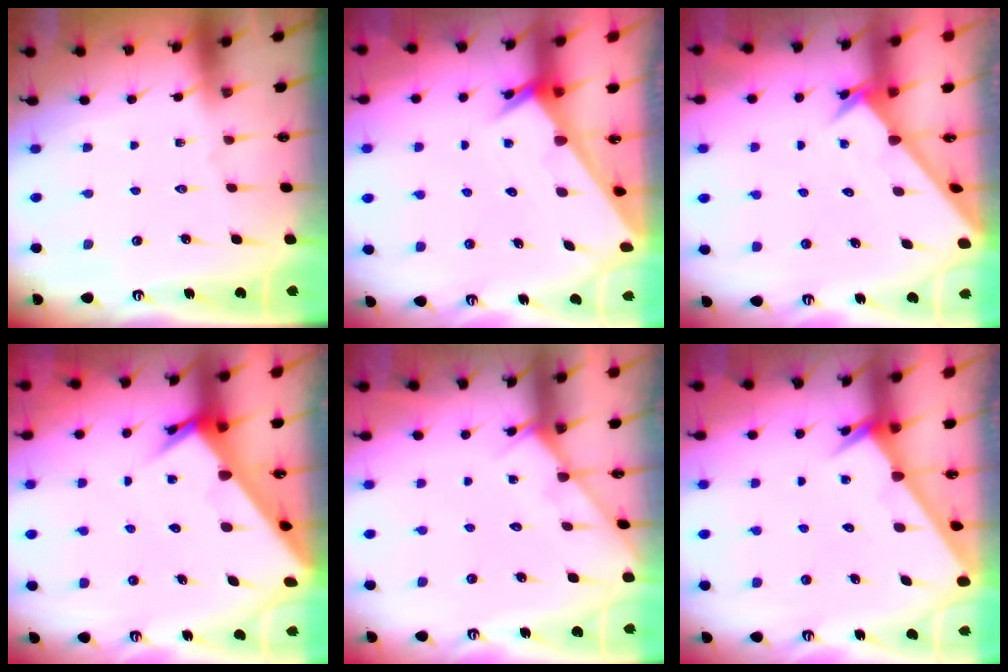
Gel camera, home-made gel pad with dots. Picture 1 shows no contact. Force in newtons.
{"total": 2.1, "press": 2.1, "slide": 0.1}
{"total": 2.5, "press": 2.5, "slide": 0.2}
{"total": 5.8, "press": 5.8, "slide": 0.5}
{"total": 4.9, "press": 4.9, "slide": 0.6}
{"total": 2.6, "press": 2.6, "slide": 0.0}